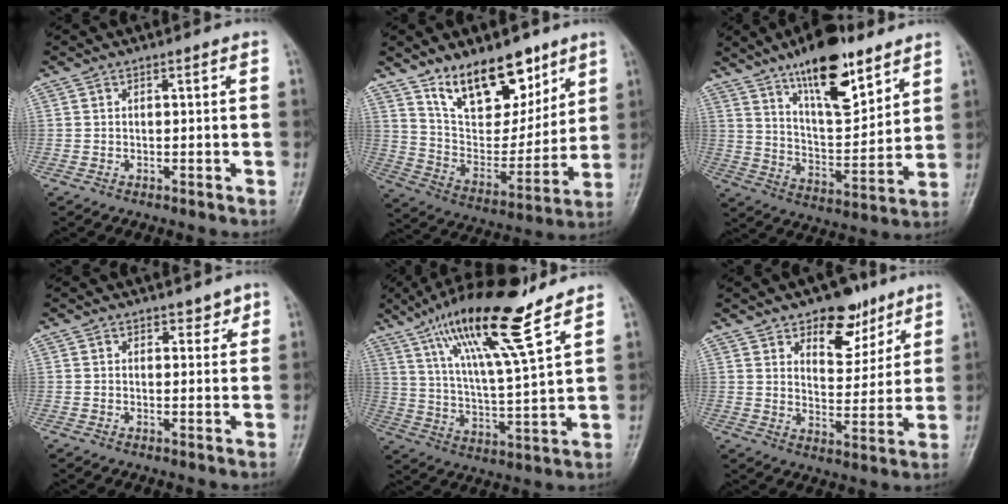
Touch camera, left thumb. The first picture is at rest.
{"total": 17.9, "force": [11.6, 9.2, 10.1], "torque": [-0.102, -0.071, 0.211]}
{"total": 17.6, "force": [11.3, 6.5, 11.7], "torque": [-0.152, -0.066, 0.194]}
{"total": 2.5, "force": [1.8, 1.5, 0.8], "torque": [0.012, -0.009, 0.021]}
{"total": 18.5, "force": [12.0, 3.0, 13.8], "torque": [-0.235, -0.050, 0.216]}
{"total": 11.2, "force": [7.1, 6.3, 6.0], "torque": [-0.047, -0.041, 0.111]}